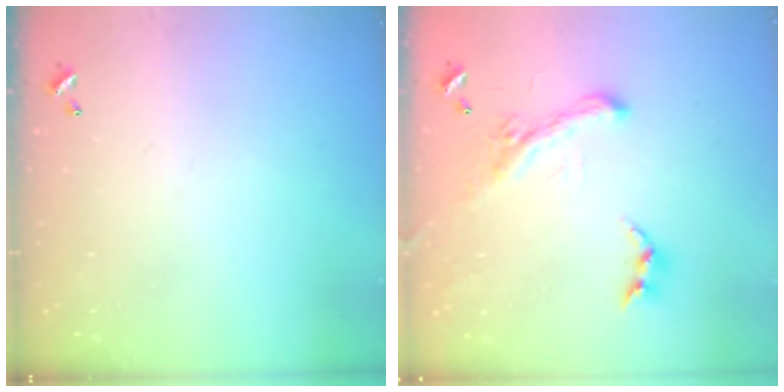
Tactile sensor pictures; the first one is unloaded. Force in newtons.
{"total": 2.5, "press": 2.0, "slide": 1.4}